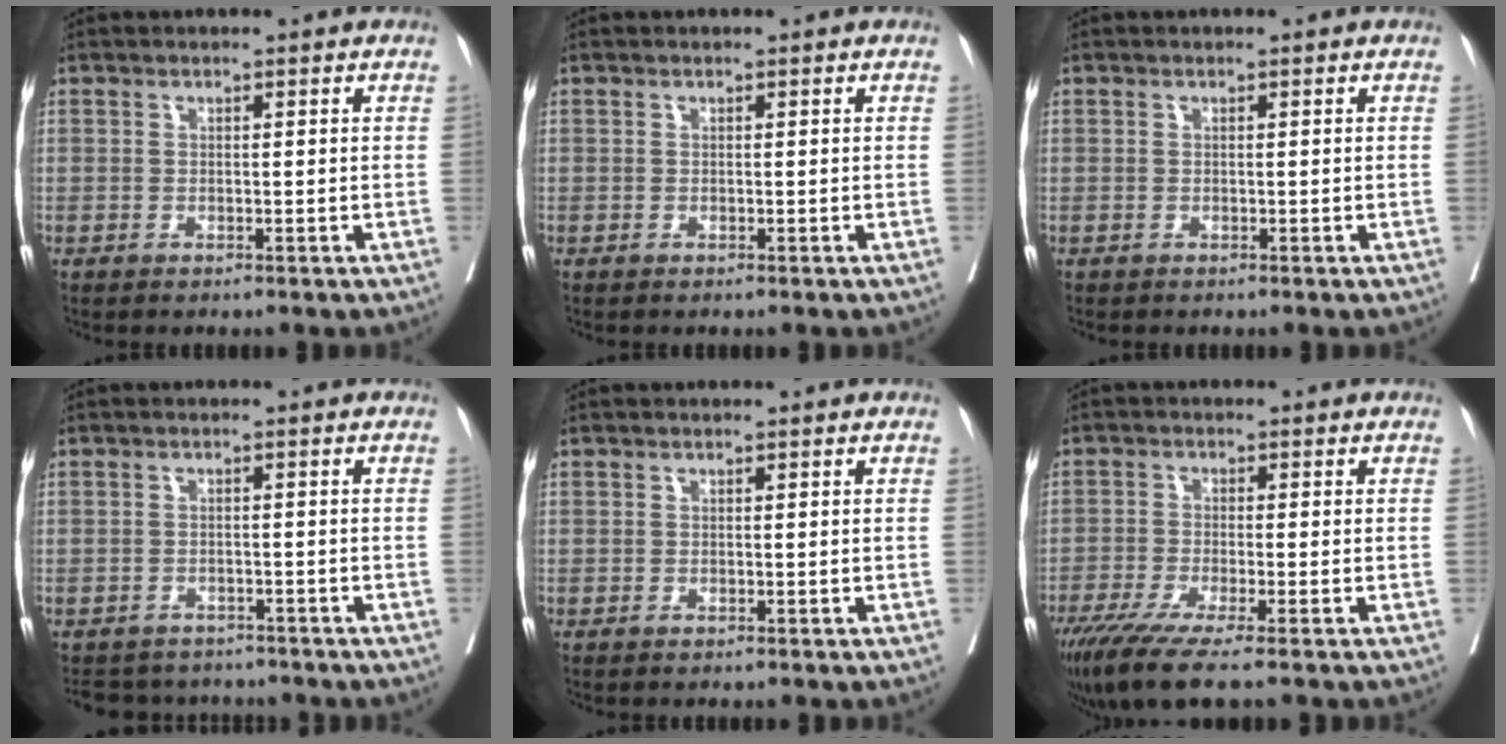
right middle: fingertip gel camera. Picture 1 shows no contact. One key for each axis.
{"total": 0.0}
{"total": 0.0}
{"total": 6.7, "fx": -6.2, "fy": 2.3, "fz": 0.5, "tx": -0.012, "ty": 0.005, "tz": -0.079}
{"total": 0.0}
{"total": 8.7, "fx": -6.3, "fy": 0.2, "fz": 6.0, "tx": -0.098, "ty": -0.024, "tz": -0.108}